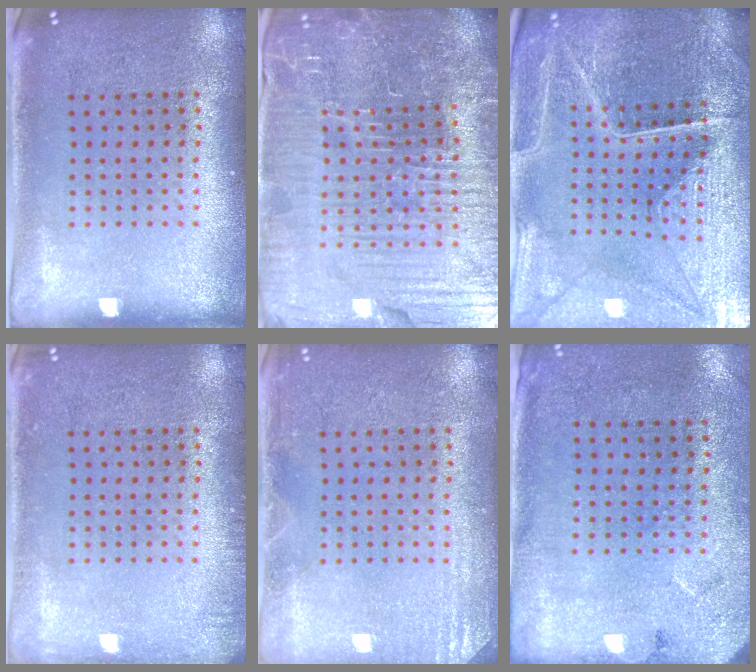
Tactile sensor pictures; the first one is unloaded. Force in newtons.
{"total": 7.3, "press": 6.5, "slide": 3.4}
{"total": 4.0, "press": 4.0, "slide": 0.6}
{"total": 1.2, "press": 1.1, "slide": 0.2}
{"total": 2.2, "press": 2.1, "slide": 0.3}
{"total": 2.7, "press": 2.2, "slide": 1.6}